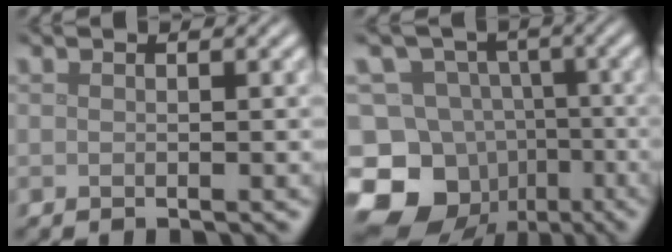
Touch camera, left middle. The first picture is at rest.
{"total": 17.2, "force": [-8.2, 14.0, 5.7], "torque": [-0.131, -0.021, -0.143]}